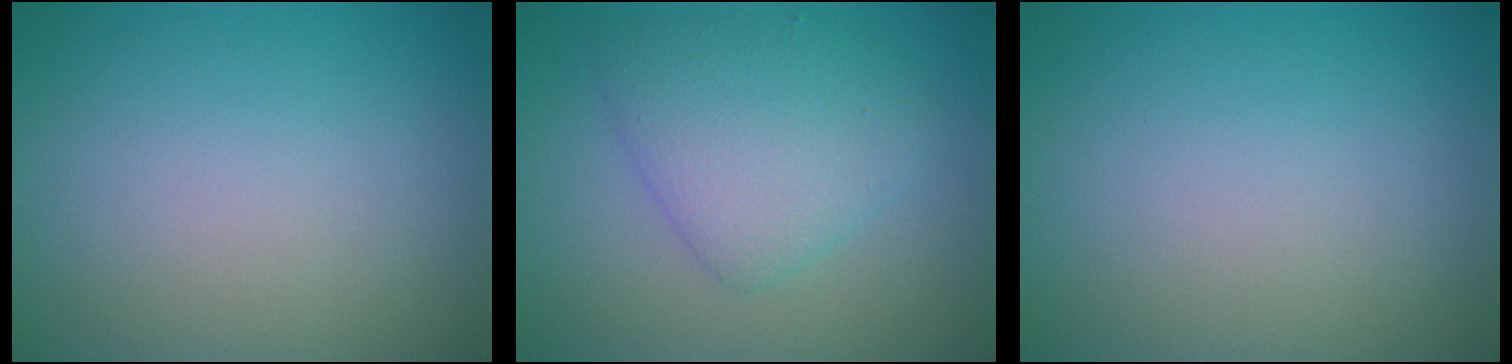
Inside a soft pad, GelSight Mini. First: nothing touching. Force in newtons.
{"total": 4.5, "press": 4.5, "slide": 0.2}
{"total": 0.0}